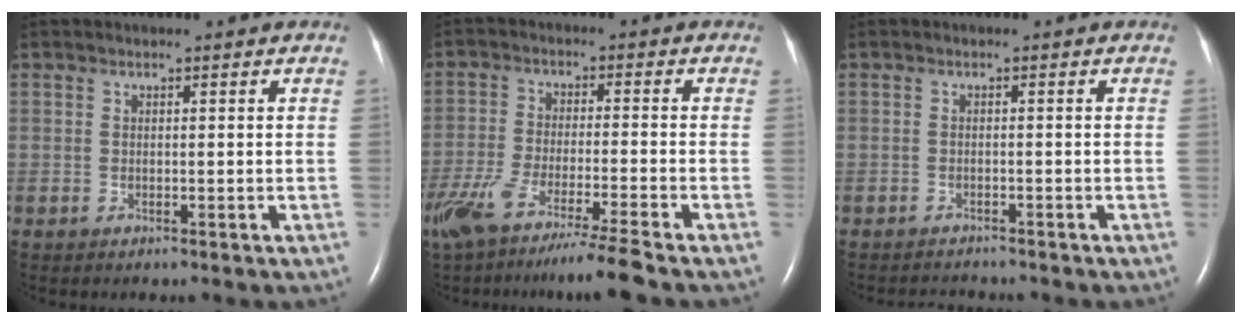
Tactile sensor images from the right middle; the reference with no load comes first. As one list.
[{"total": 13.5, "force": [-10.5, -1.0, 8.4], "torque": [-0.157, -0.046, -0.176]}, {"total": 2.9, "force": [-2.9, 0.3, 0.3], "torque": [-0.005, -0.010, -0.040]}]